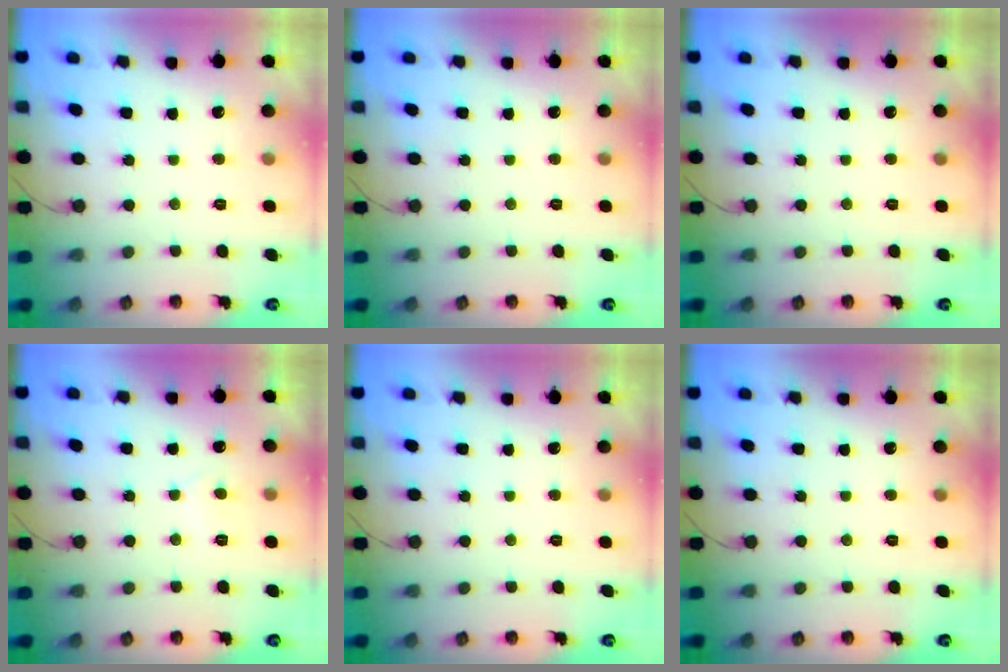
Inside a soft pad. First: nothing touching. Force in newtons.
{"total": 0.0}
{"total": 0.0}
{"total": 5.4, "press": 5.4, "slide": 0.5}
{"total": 0.0}
{"total": 0.0}